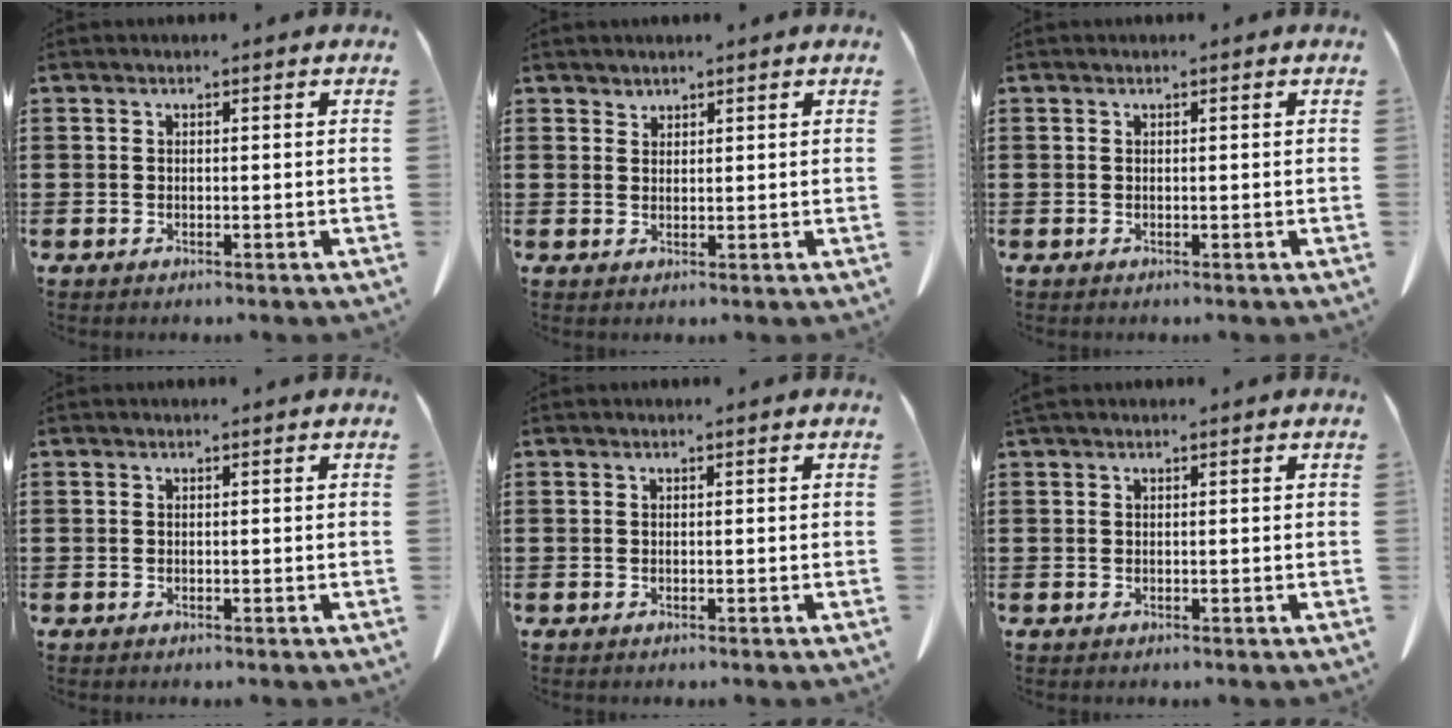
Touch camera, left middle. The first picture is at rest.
{"total": 1.3, "force": [1.2, 0.4, -0.1], "torque": [-0.001, 0.000, 0.025]}
{"total": 0.0}
{"total": 0.0}
{"total": 0.0}
{"total": 0.0}